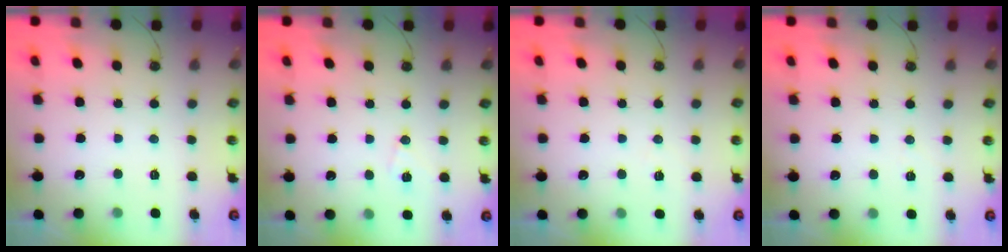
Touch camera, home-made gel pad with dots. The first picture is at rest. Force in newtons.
{"total": 6.4, "press": 6.3, "slide": 1.2}
{"total": 6.0, "press": 4.5, "slide": 4.1}
{"total": 3.3, "press": 3.2, "slide": 0.9}